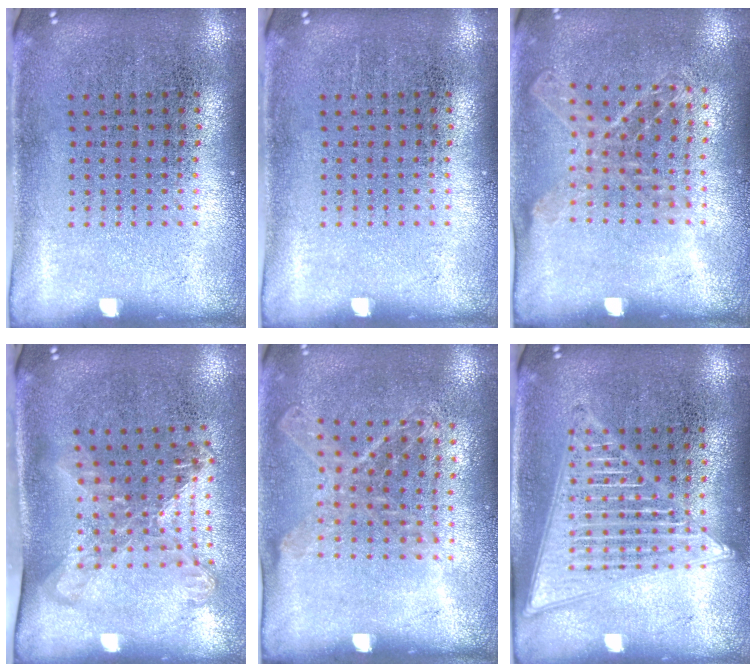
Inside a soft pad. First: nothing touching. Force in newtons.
{"total": 0.0}
{"total": 1.1, "press": 1.1, "slide": 0.3}
{"total": 1.7, "press": 1.3, "slide": 1.0}
{"total": 1.1, "press": 1.0, "slide": 0.4}
{"total": 2.7, "press": 2.7, "slide": 0.2}